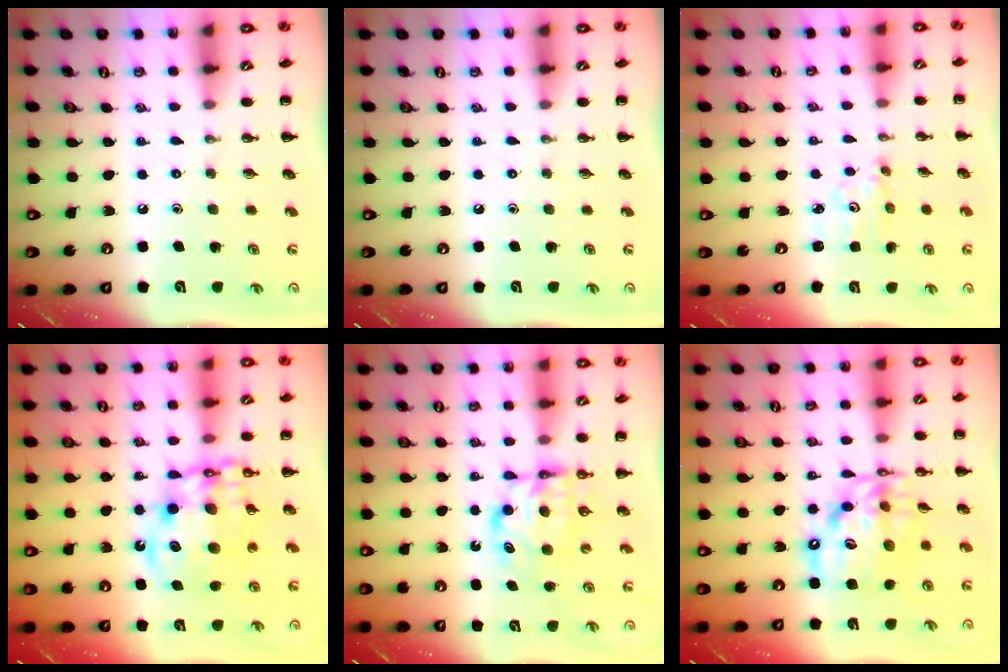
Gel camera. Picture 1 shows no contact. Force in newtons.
{"total": 0.0}
{"total": 2.5, "press": 2.4, "slide": 0.4}
{"total": 14.2, "press": 13.8, "slide": 3.4}
{"total": 6.4, "press": 6.4, "slide": 0.3}
{"total": 13.8, "press": 13.3, "slide": 3.8}